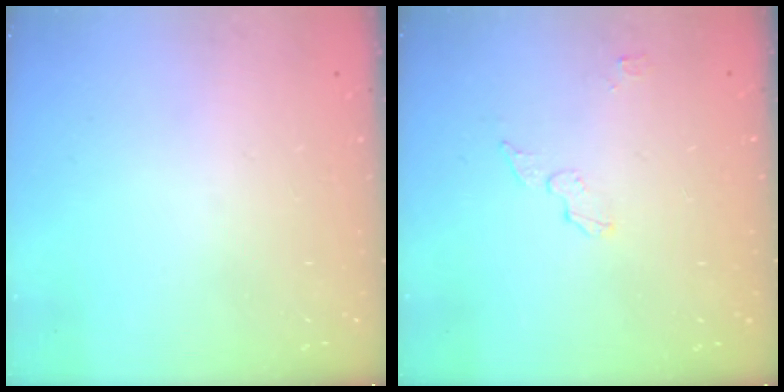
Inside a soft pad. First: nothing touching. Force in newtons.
{"total": 4.5, "press": 4.5, "slide": 0.3}